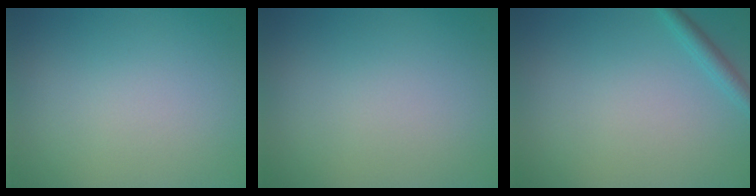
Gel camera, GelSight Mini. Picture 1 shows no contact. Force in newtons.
{"total": 0.0}
{"total": 1.4, "press": 1.4, "slide": 0.1}